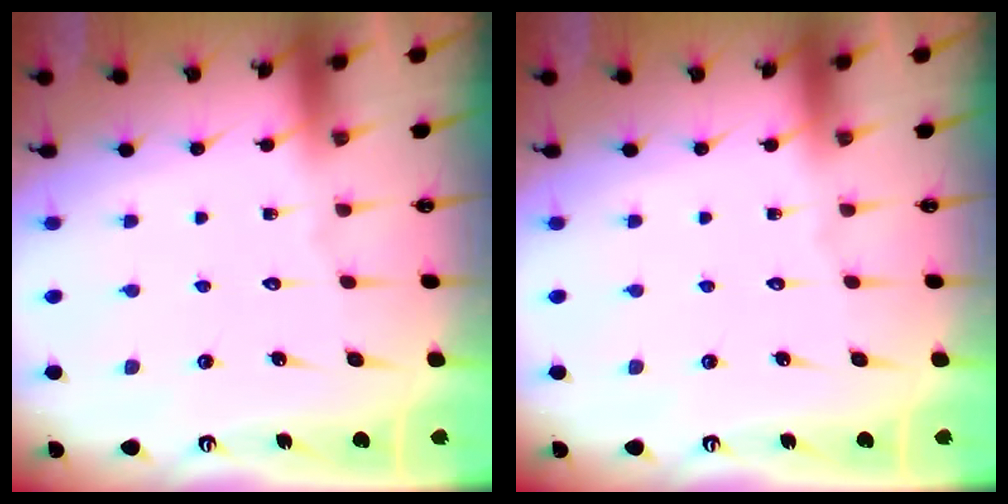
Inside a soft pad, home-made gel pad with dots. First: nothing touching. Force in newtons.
{"total": 0.0}